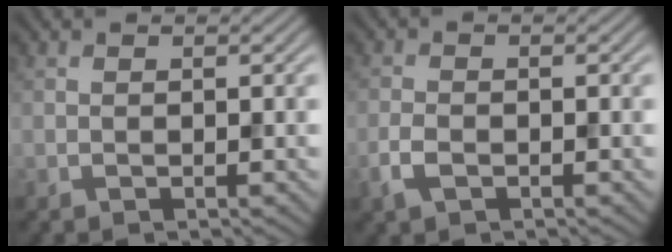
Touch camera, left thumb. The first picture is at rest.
{"total": 2.5, "force": [-1.3, 1.3, 1.7], "torque": [-0.043, -0.004, -0.029]}